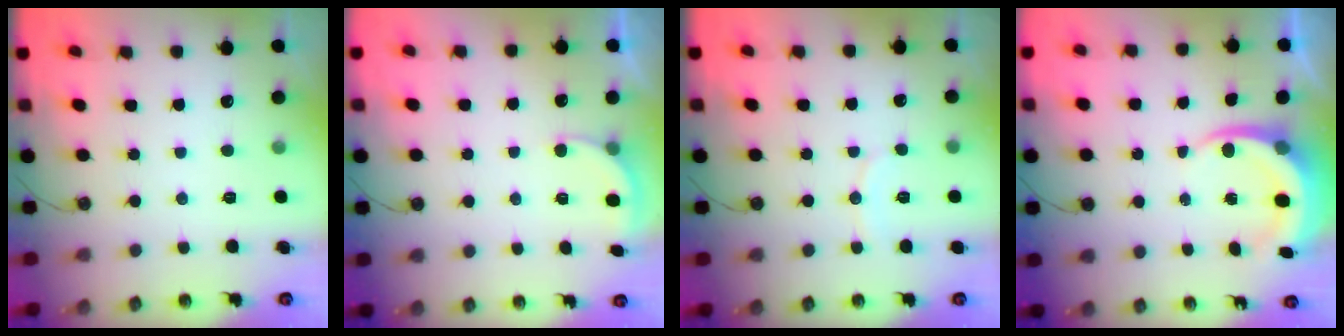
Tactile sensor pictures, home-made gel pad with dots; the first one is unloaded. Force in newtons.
{"total": 2.5, "press": 2.3, "slide": 1.1}
{"total": 5.4, "press": 5.4, "slide": 0.6}
{"total": 7.2, "press": 7.0, "slide": 1.4}